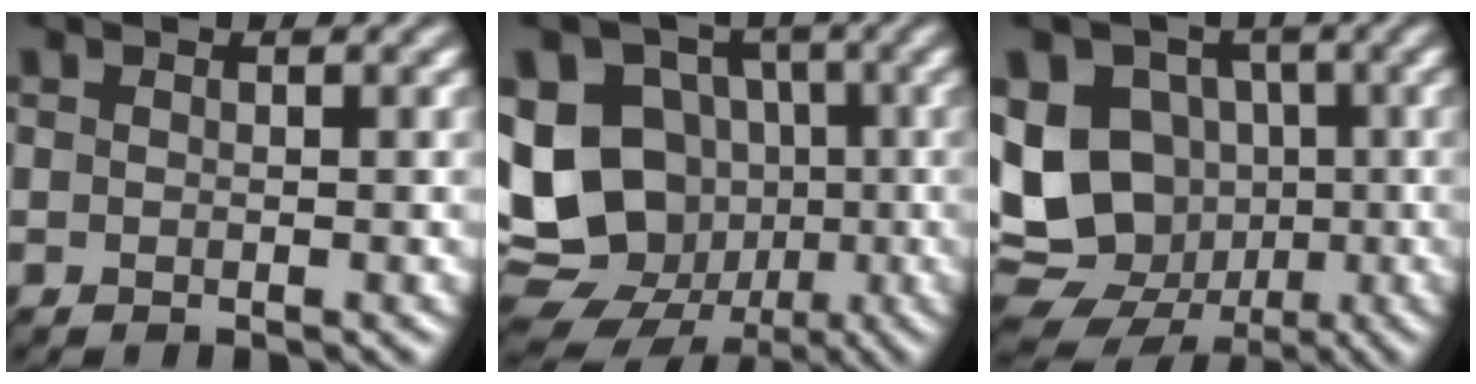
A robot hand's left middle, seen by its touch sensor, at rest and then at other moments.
{"total": 17.4, "force": [-1.9, 15.4, 7.7], "torque": [-0.179, 0.007, -0.056]}
{"total": 13.5, "force": [-1.2, 11.7, 6.6], "torque": [-0.134, 0.000, -0.039]}